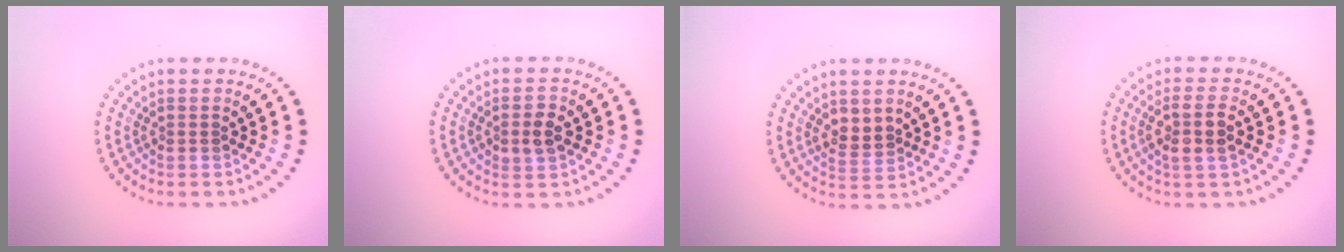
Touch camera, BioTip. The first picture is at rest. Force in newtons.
{"total": 2.0, "press": 2.0, "slide": 0.1}
{"total": 2.0, "press": 1.9, "slide": 0.7}
{"total": 2.8, "press": 2.6, "slide": 1.0}